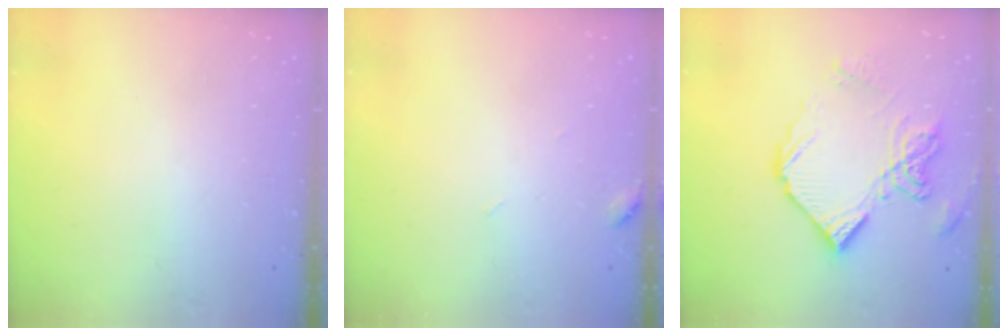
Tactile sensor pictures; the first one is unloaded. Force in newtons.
{"total": 3.9, "press": 3.8, "slide": 0.4}
{"total": 13.4, "press": 13.3, "slide": 1.4}